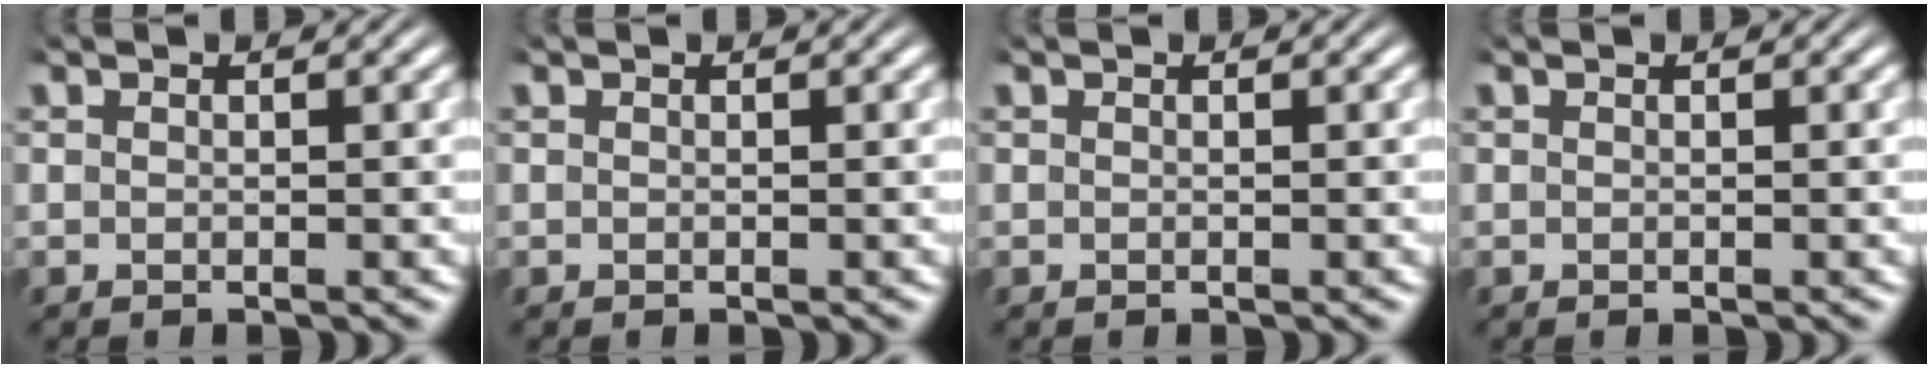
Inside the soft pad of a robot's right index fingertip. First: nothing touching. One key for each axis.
{"total": 0.0}
{"total": 0.0}
{"total": 0.0}